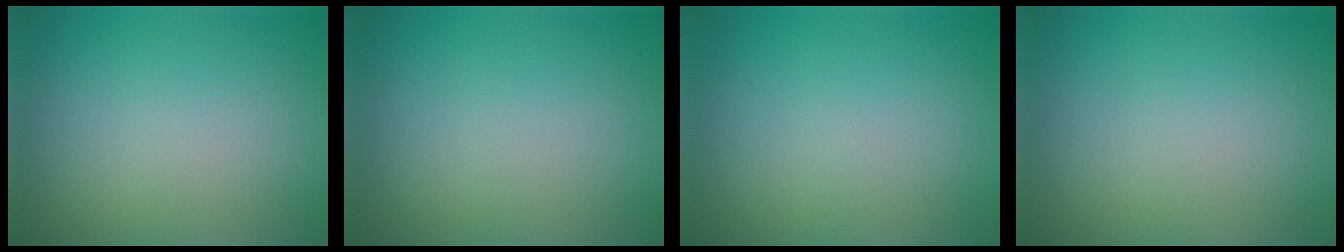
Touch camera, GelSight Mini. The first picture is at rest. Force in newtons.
{"total": 0.0}
{"total": 0.0}
{"total": 0.0}